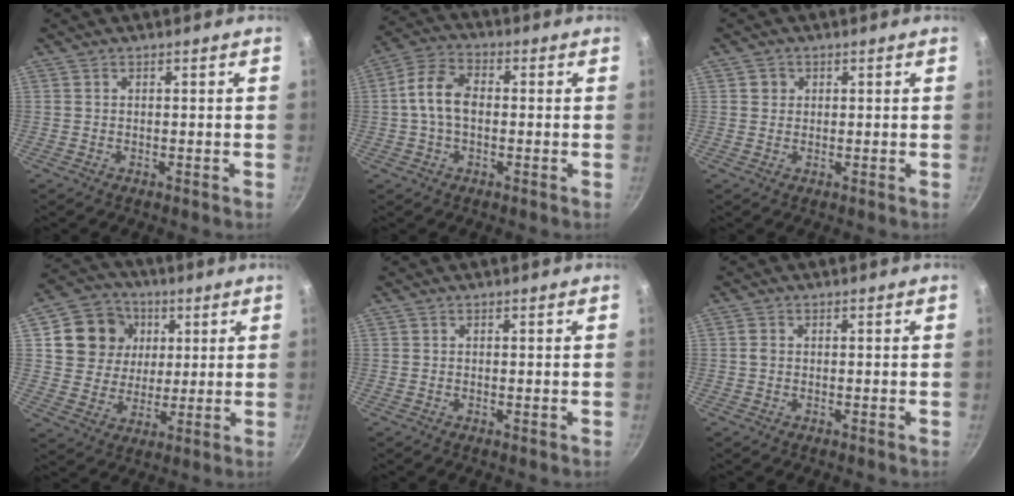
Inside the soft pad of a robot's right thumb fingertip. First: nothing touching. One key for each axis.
{"total": 8.9, "fx": 0.0, "fy": 5.6, "fz": 6.8, "tx": -0.127, "ty": 0.028, "tz": -0.011}
{"total": 1.9, "fx": 0.5, "fy": 1.8, "fz": 0.4, "tx": 0.003, "ty": 0.003, "tz": 0.005}
{"total": 13.0, "fx": 3.9, "fy": 11.4, "fz": 4.8, "tx": -0.061, "ty": 0.000, "tz": 0.065}
{"total": 0.0}
{"total": 1.2, "fx": 0.0, "fy": 0.9, "fz": 0.8, "tx": -0.017, "ty": 0.004, "tz": -0.001}